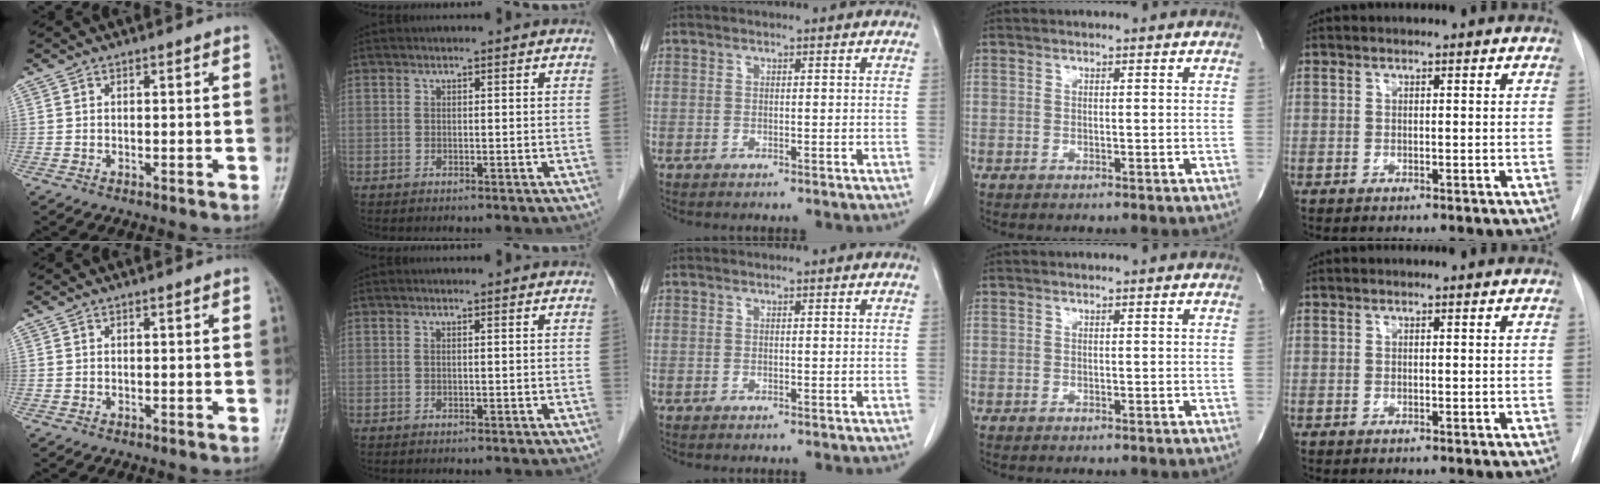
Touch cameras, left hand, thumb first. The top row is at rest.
{}